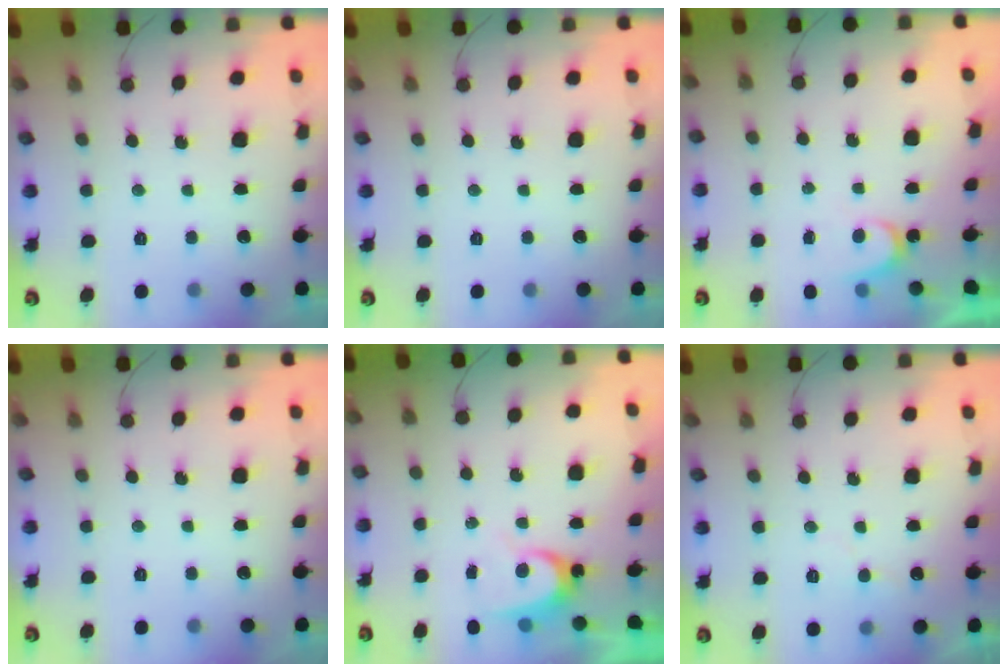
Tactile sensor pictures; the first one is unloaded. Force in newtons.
{"total": 0.0}
{"total": 3.5, "press": 3.5, "slide": 0.2}
{"total": 0.0}
{"total": 5.7, "press": 5.7, "slide": 0.4}
{"total": 4.7, "press": 4.7, "slide": 0.4}